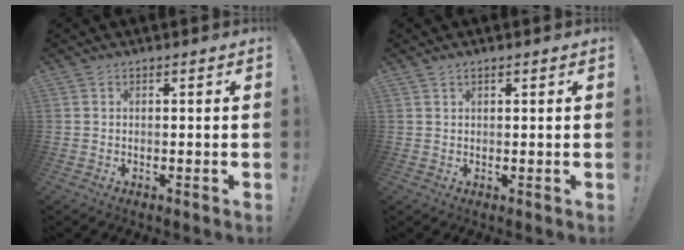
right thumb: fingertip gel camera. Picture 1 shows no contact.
{"total": 0.9, "force": [0.7, 0.4, 0.4], "torque": [-0.012, 0.002, 0.014]}